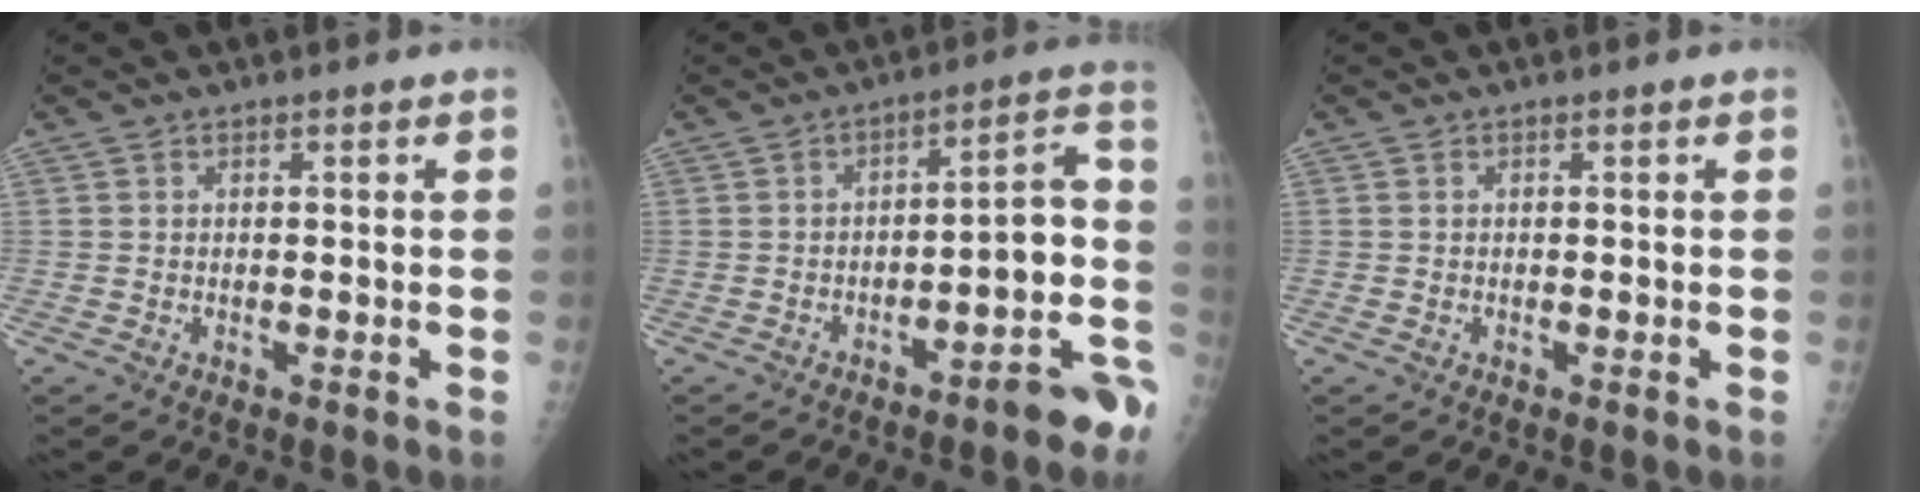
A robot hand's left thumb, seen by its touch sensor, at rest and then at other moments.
{"total": 11.1, "force": [-6.0, 2.9, 8.8], "torque": [-0.079, 0.077, -0.085]}
{"total": 0.0}